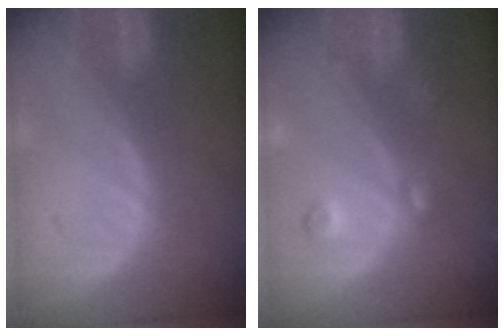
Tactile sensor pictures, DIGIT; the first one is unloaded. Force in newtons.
{"total": 4.0, "press": 3.5, "slide": 1.9}